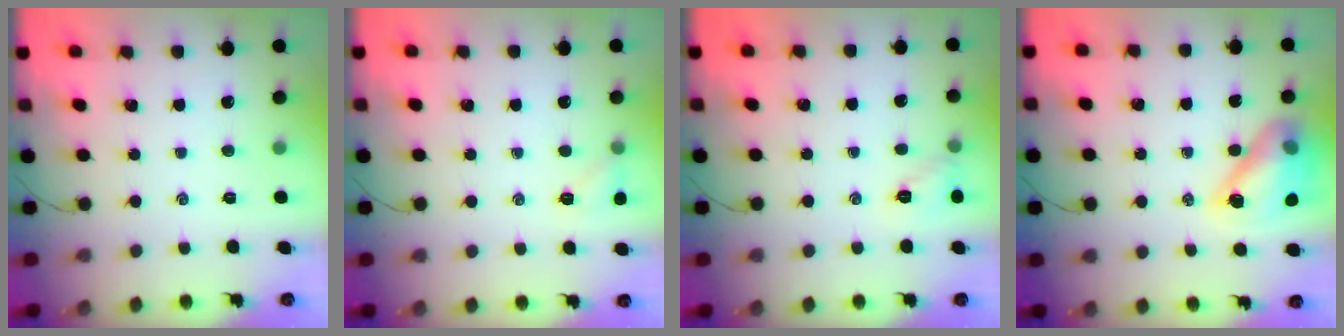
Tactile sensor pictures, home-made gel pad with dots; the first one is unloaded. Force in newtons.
{"total": 6.8, "press": 6.6, "slide": 1.9}
{"total": 6.9, "press": 6.8, "slide": 1.2}
{"total": 14.4, "press": 13.9, "slide": 4.0}